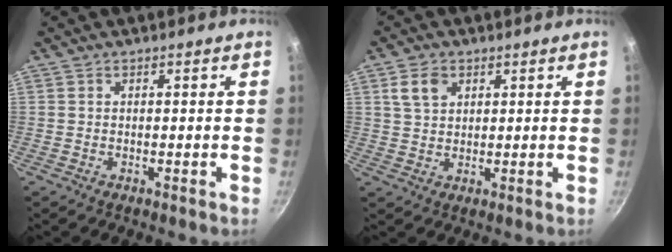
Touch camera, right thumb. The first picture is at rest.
{"total": 4.9, "force": [2.1, 3.5, 2.8], "torque": [-0.038, 0.000, 0.039]}